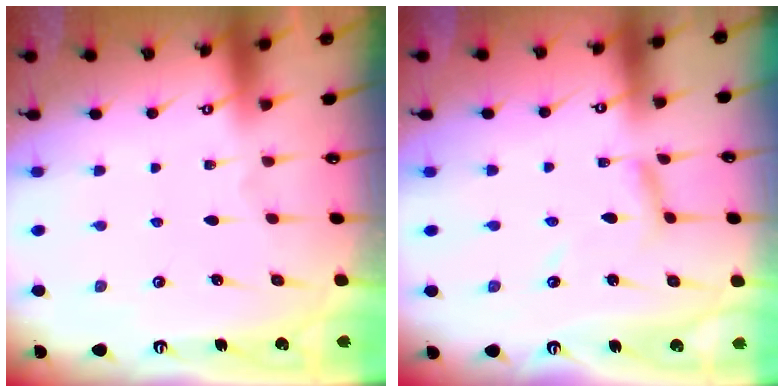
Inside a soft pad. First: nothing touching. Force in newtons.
{"total": 5.6, "press": 5.6, "slide": 0.4}